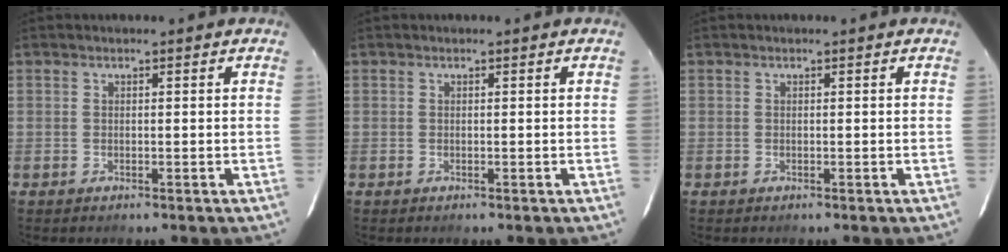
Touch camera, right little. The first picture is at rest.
{"total": 0.0}
{"total": 0.0}